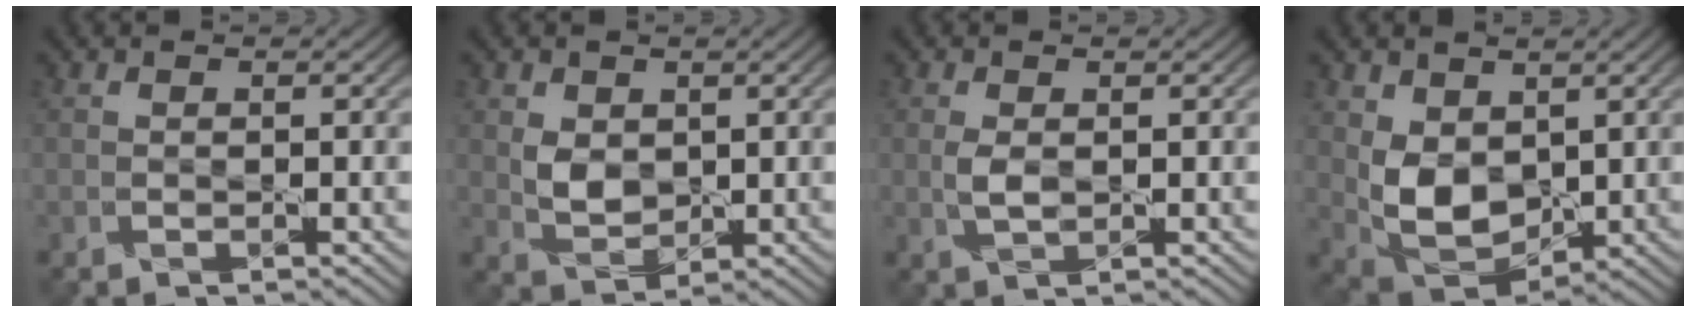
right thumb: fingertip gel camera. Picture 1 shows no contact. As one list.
[{"total": 3.8, "force": [1.0, 2.8, 2.3], "torque": [-0.057, -0.006, 0.020]}, {"total": 2.1, "force": [0.1, 1.0, 1.8], "torque": [-0.044, 0.000, 0.003]}, {"total": 6.9, "force": [1.5, 4.9, 4.7], "torque": [-0.109, -0.014, 0.035]}]